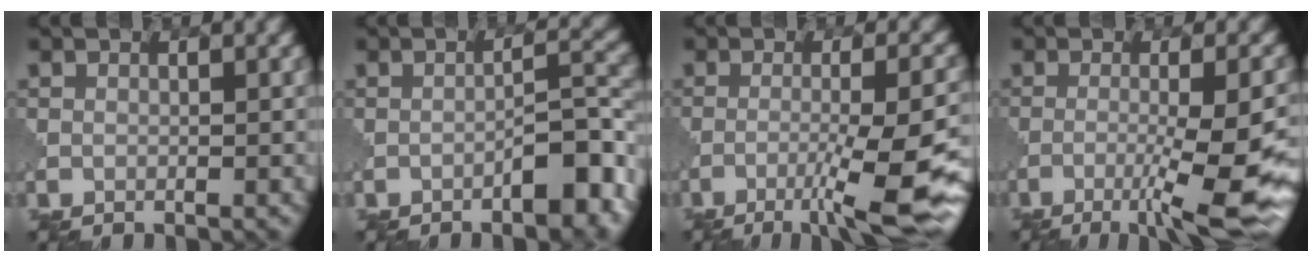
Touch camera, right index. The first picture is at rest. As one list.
[{"total": 5.4, "force": [-3.1, 1.4, 4.2], "torque": [-0.054, 0.018, -0.047]}, {"total": 10.5, "force": [-5.3, 1.8, 8.9], "torque": [-0.131, -0.003, -0.078]}, {"total": 8.8, "force": [-3.6, 1.1, 7.9], "torque": [-0.120, 0.002, -0.061]}]